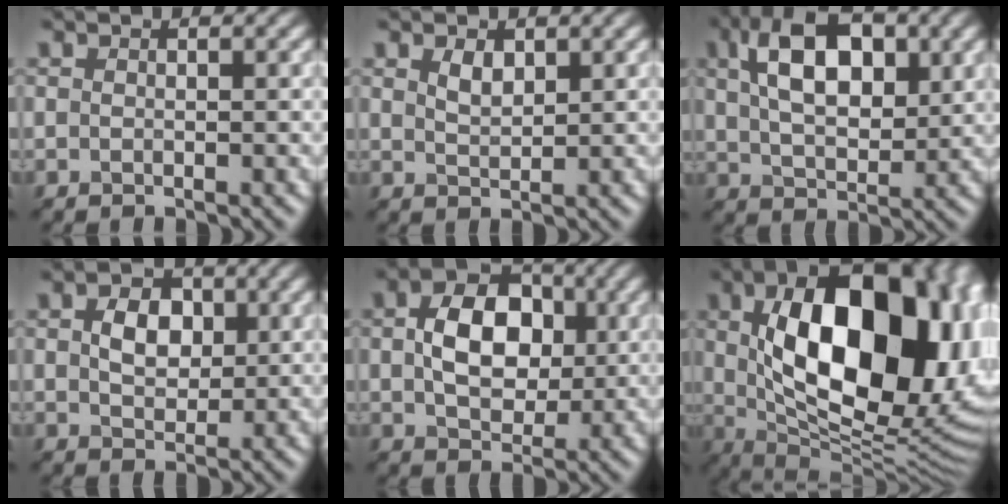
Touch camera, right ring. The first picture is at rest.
{"total": 0.5, "force": [0.5, -0.2, -0.1], "torque": [-0.026, 0.000, 0.039]}
{"total": 7.4, "force": [2.6, 3.8, 5.8], "torque": [-0.123, 0.015, 0.066]}
{"total": 1.7, "force": [0.3, 1.3, 1.1], "torque": [-0.048, 0.004, 0.031]}
{"total": 5.2, "force": [0.5, 3.6, 3.8], "torque": [-0.089, 0.005, 0.032]}
{"total": 16.2, "force": [2.5, 8.5, 13.5], "torque": [-0.223, -0.007, 0.076]}